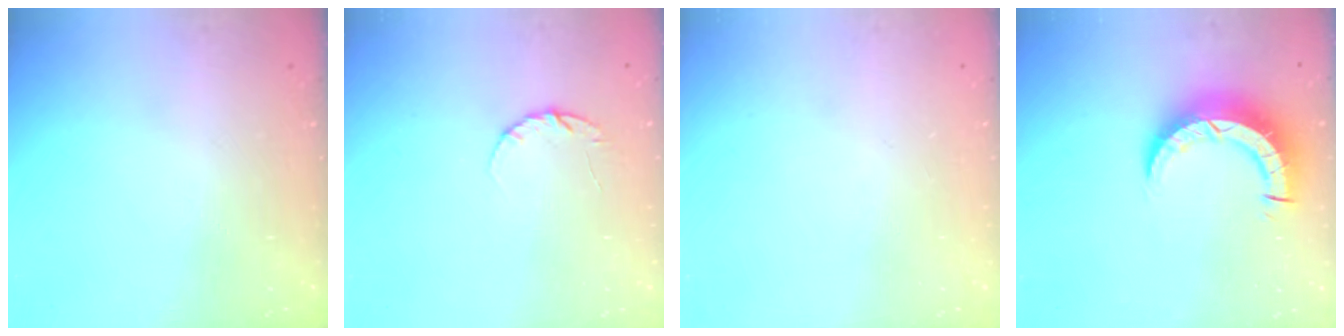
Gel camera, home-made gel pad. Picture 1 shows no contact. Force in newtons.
{"total": 4.8, "press": 4.7, "slide": 0.6}
{"total": 0.0}
{"total": 8.6, "press": 8.5, "slide": 0.9}